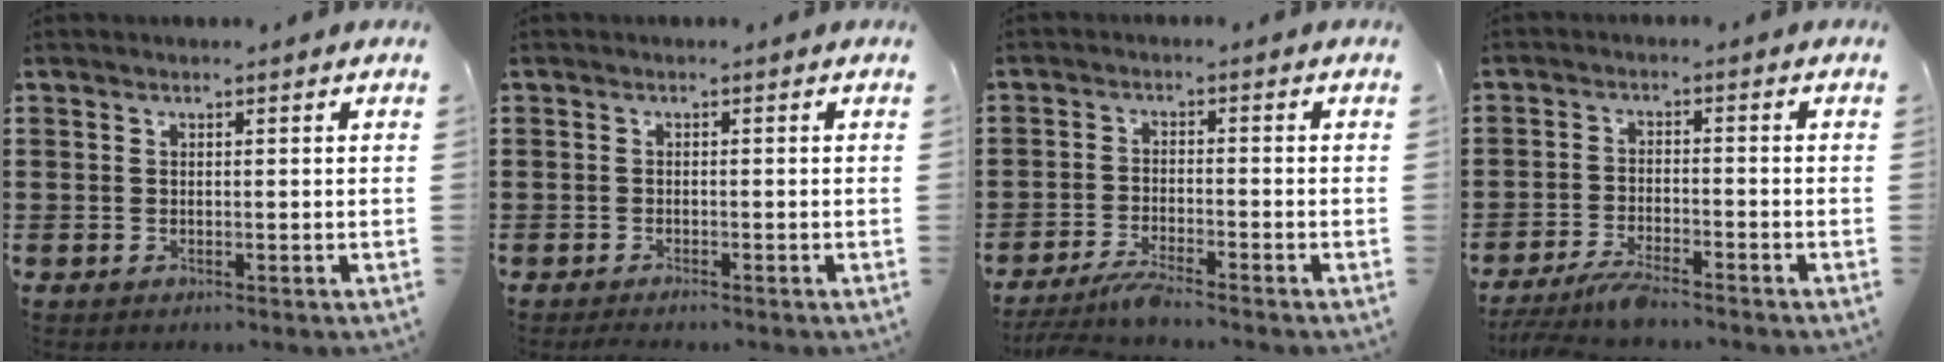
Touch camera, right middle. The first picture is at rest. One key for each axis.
{"total": 0.8, "fx": -0.7, "fy": 0.1, "fz": 0.4, "tx": -0.010, "ty": -0.005, "tz": -0.012}
{"total": 3.7, "fx": -3.3, "fy": 0.0, "fz": 1.7, "tx": -0.044, "ty": -0.011, "tz": -0.068}
{"total": 4.2, "fx": -3.7, "fy": 0.3, "fz": 2.1, "tx": -0.048, "ty": -0.011, "tz": -0.073}